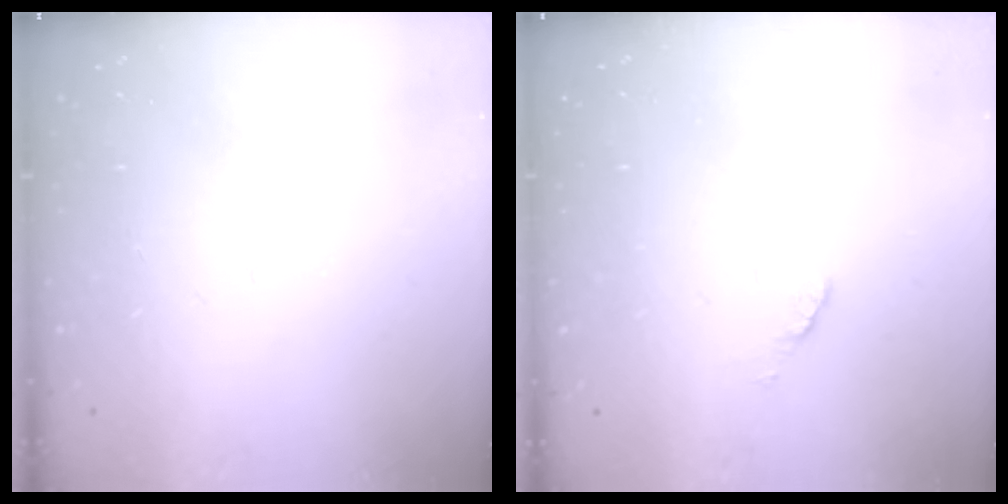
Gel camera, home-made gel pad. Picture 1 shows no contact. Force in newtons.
{"total": 2.8, "press": 2.7, "slide": 0.4}